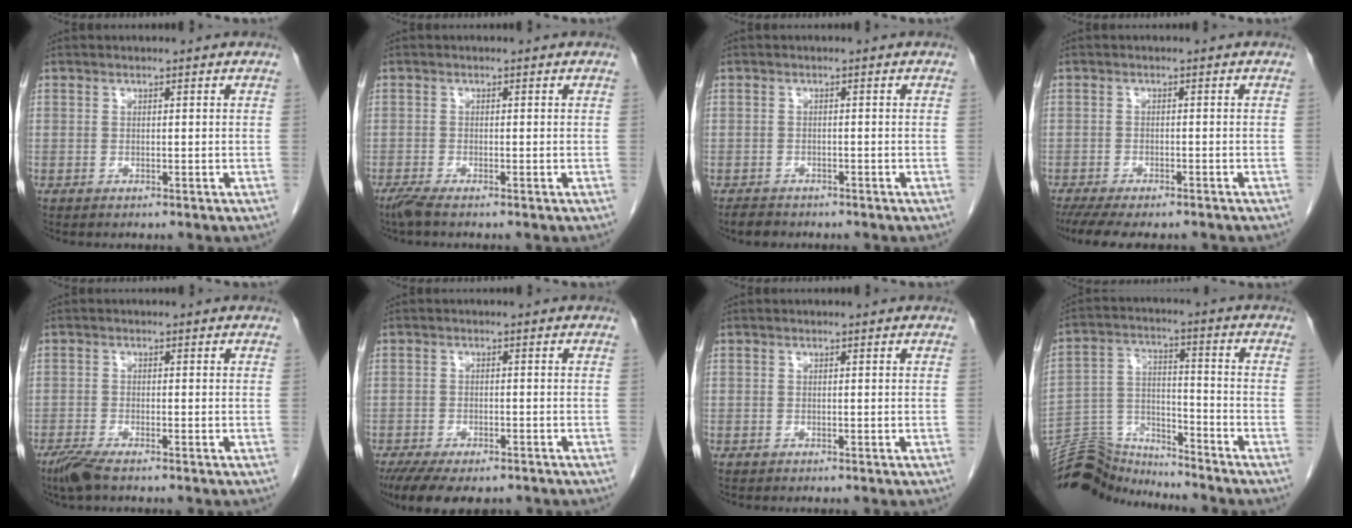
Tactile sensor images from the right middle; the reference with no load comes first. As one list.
[{"total": 1.9, "force": [-1.4, 0.0, 1.2], "torque": [-0.036, -0.009, -0.033]}, {"total": 2.4, "force": [-2.0, 1.1, 0.4], "torque": [-0.016, -0.003, -0.032]}, {"total": 10.2, "force": [-8.5, 2.7, 5.0], "torque": [-0.081, -0.010, -0.122]}, {"total": 3.5, "force": [-2.6, 0.4, 2.2], "torque": [-0.051, -0.010, -0.053]}, {"total": 10.9, "force": [-8.3, 3.9, 5.8], "torque": [-0.096, -0.010, -0.120]}, {"total": 0.0}, {"total": 10.0, "force": [-9.9, 0.8, -0.8], "torque": [0.006, 0.039, -0.184]}]